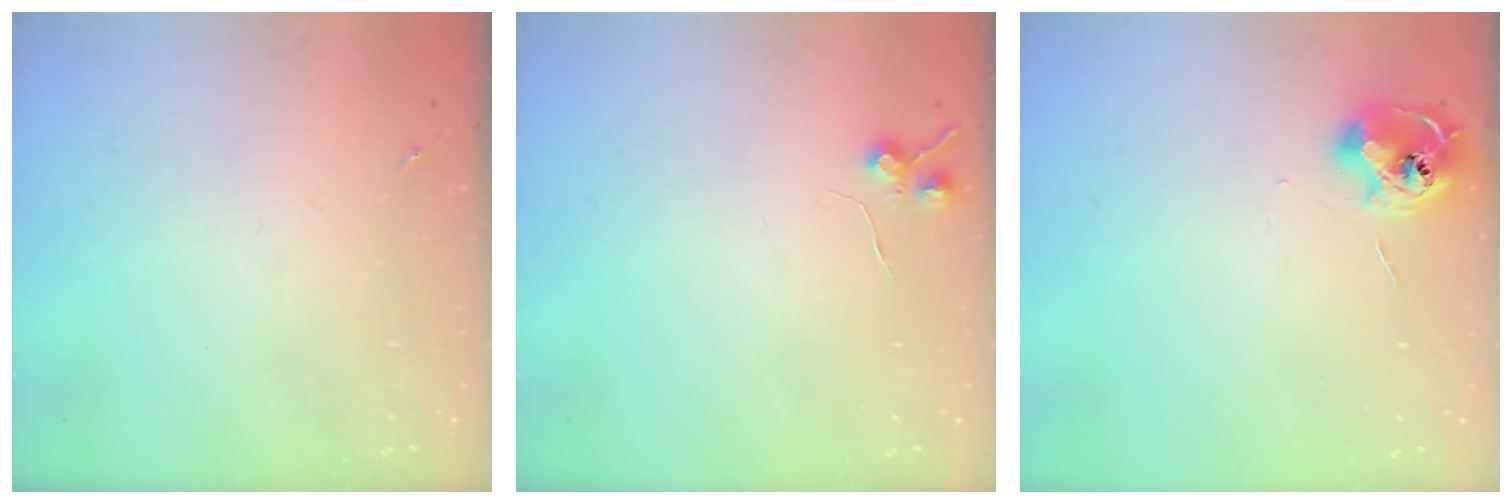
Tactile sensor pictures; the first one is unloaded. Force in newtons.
{"total": 6.1, "press": 6.1, "slide": 0.8}
{"total": 10.2, "press": 10.2, "slide": 0.4}